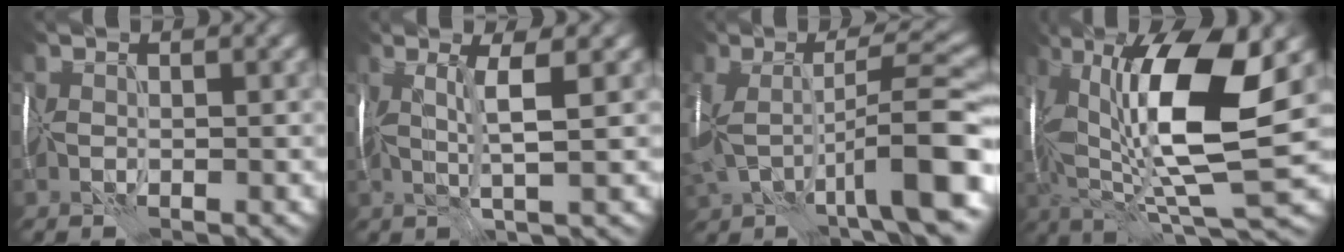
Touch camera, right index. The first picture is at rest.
{"total": 3.1, "force": [1.0, -0.1, 2.9], "torque": [-0.058, 0.000, 0.018]}
{"total": 9.5, "force": [-2.4, 2.5, 8.8], "torque": [-0.147, 0.010, -0.047]}
{"total": 14.2, "force": [2.7, 4.3, 13.3], "torque": [-0.248, -0.002, 0.052]}